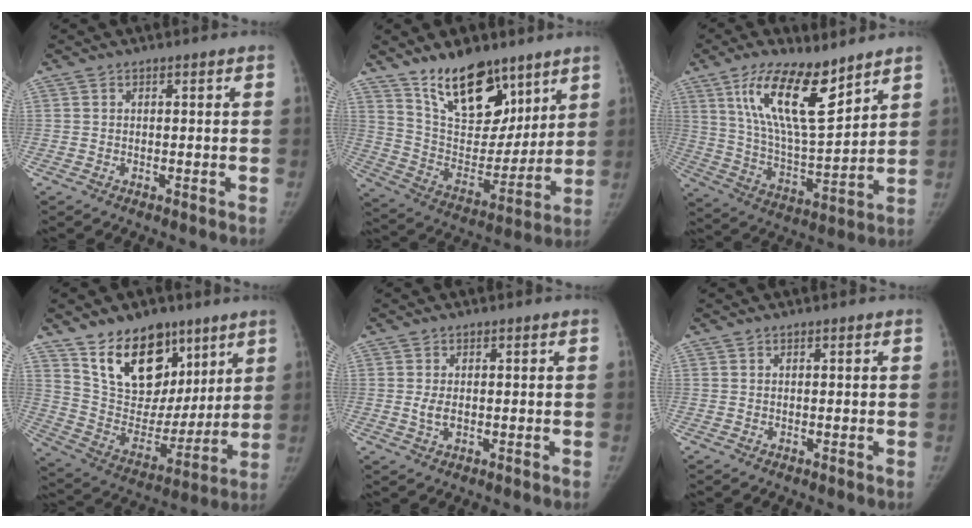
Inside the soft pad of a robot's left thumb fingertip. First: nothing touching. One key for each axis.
{"total": 19.2, "fx": 13.0, "fy": 9.9, "fz": 10.1, "tx": -0.108, "ty": -0.082, "tz": 0.231}
{"total": 17.0, "fx": 10.3, "fy": 5.6, "fz": 12.4, "tx": -0.195, "ty": -0.060, "tz": 0.201}
{"total": 19.7, "fx": 12.0, "fy": 12.2, "fz": 9.6, "tx": -0.106, "ty": -0.066, "tz": 0.219}
{"total": 2.5, "fx": 0.0, "fy": 1.5, "fz": 2.0, "tx": -0.041, "ty": -0.006, "tz": 0.003}
{"total": 0.0}